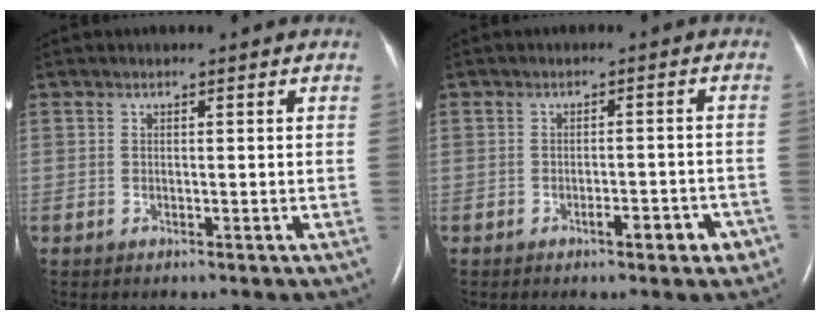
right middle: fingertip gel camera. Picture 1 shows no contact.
{"total": 3.9, "force": [-2.4, 1.2, 2.9], "torque": [-0.033, 0.004, -0.030]}